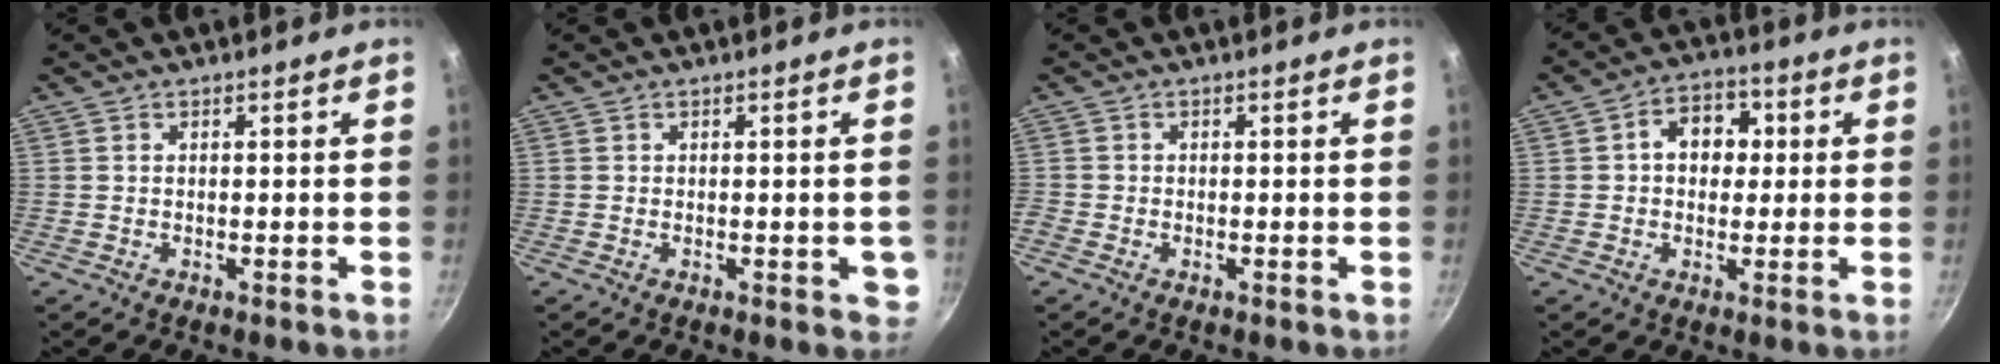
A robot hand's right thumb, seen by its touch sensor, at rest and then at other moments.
{"total": 2.8, "force": [-0.5, 1.3, 2.4], "torque": [-0.014, 0.000, -0.007]}
{"total": 0.9, "force": [-0.5, 0.5, 0.5], "torque": [-0.014, 0.002, -0.013]}
{"total": 7.9, "force": [1.1, 6.1, 4.9], "torque": [-0.035, 0.011, 0.007]}